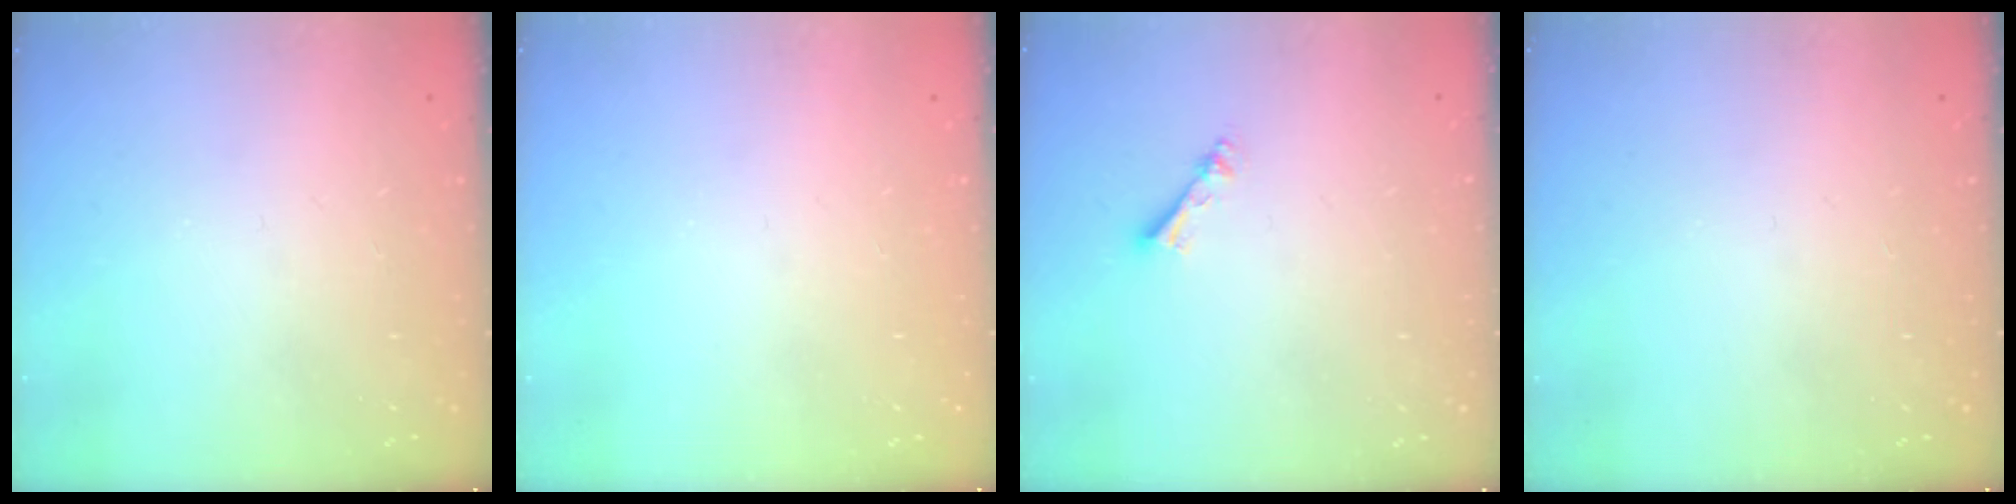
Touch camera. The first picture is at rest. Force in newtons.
{"total": 0.0}
{"total": 2.4, "press": 2.4, "slide": 0.4}
{"total": 0.0}